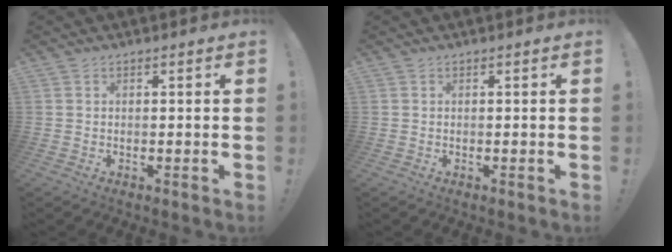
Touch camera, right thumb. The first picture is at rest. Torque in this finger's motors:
{"motor_torque": [-0.09, 0.09, 0.02, -0.02, 0.01]}